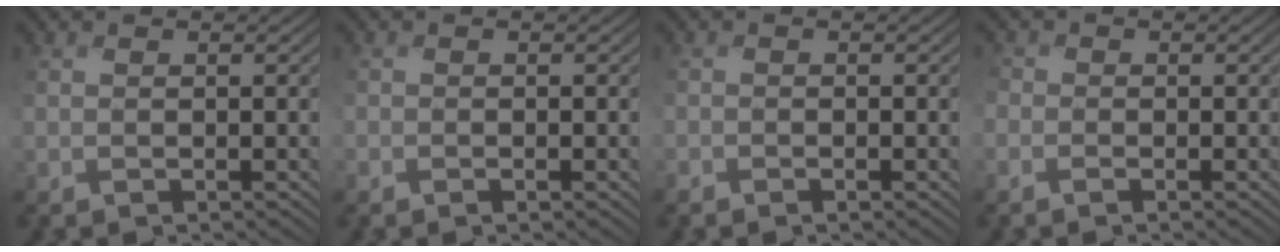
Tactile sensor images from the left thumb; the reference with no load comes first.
{"total": 1.2, "force": [-0.8, 0.6, 0.8], "torque": [-0.017, -0.003, -0.015]}
{"total": 1.5, "force": [-1.1, 0.6, 0.8], "torque": [-0.017, -0.004, -0.024]}
{"total": 1.8, "force": [-1.1, 1.3, 0.7], "torque": [-0.023, 0.000, -0.026]}